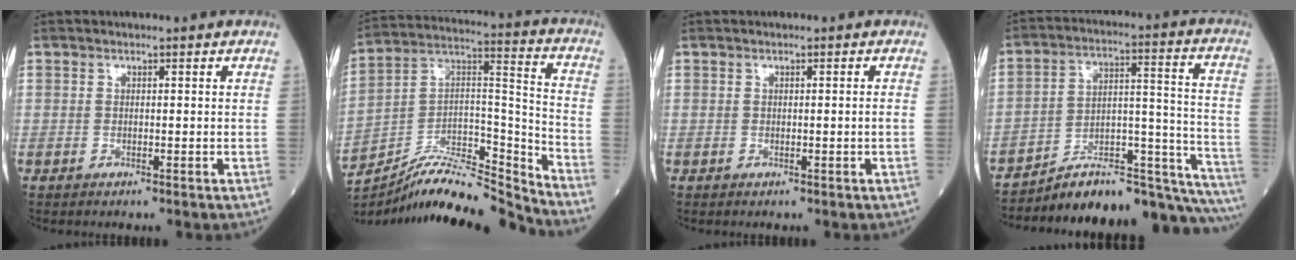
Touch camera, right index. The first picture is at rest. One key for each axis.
{"total": 16.5, "fx": -15.9, "fy": 0.4, "fz": 4.4, "tx": -0.062, "ty": 0.056, "tz": -0.279}
{"total": 0.7, "fx": -0.1, "fy": -0.2, "fz": 0.7, "tx": -0.012, "ty": -0.002, "tz": 0.001}
{"total": 23.0, "fx": -21.2, "fy": 2.4, "fz": 8.7, "tx": -0.064, "ty": 0.050, "tz": -0.301}